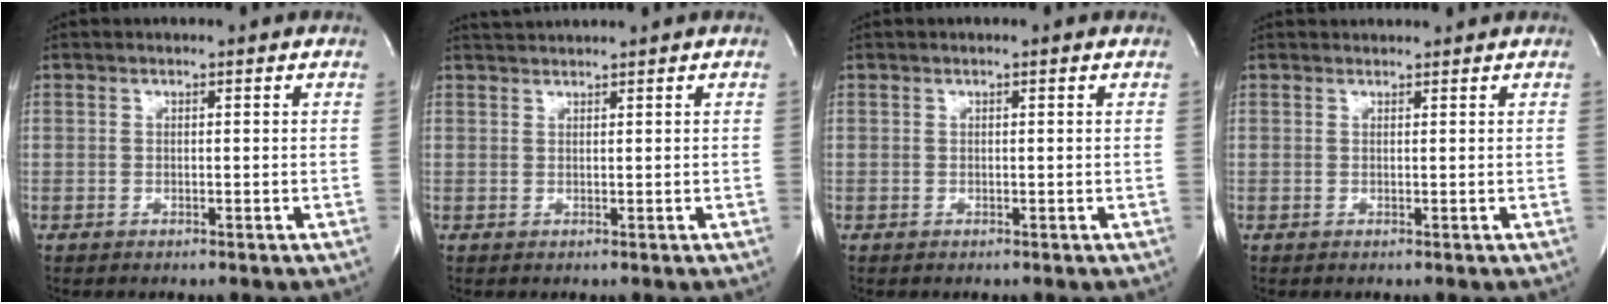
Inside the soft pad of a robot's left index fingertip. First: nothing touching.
{"total": 1.9, "force": [1.7, -0.8, 0.0], "torque": [-0.004, 0.007, 0.043]}
{"total": 0.6, "force": [0.3, 0.1, 0.5], "torque": [-0.011, 0.005, 0.003]}
{"total": 2.0, "force": [2.0, 0.2, 0.0], "torque": [-0.005, 0.018, 0.032]}